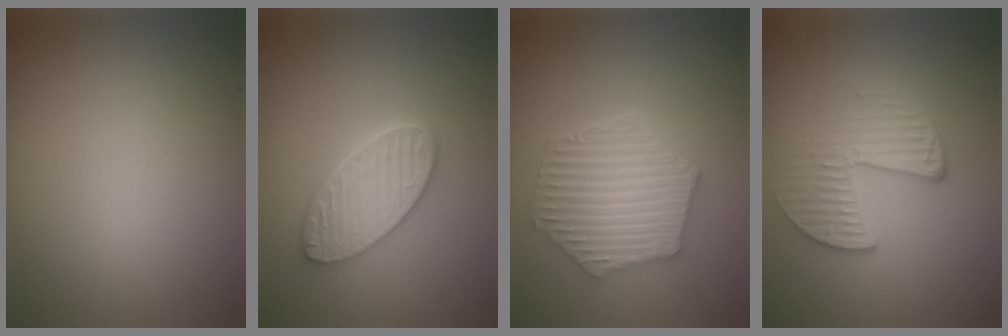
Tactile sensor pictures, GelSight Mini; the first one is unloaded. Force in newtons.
{"total": 4.7, "press": 4.2, "slide": 2.1}
{"total": 5.6, "press": 4.7, "slide": 3.0}
{"total": 3.5, "press": 2.9, "slide": 2.0}